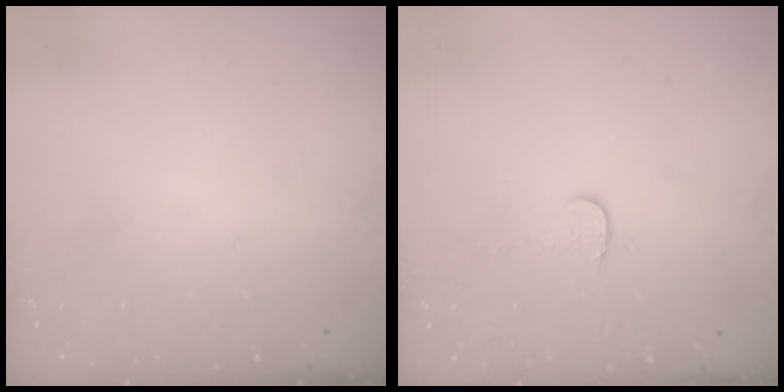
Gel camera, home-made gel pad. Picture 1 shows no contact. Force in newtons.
{"total": 5.5, "press": 5.5, "slide": 0.4}